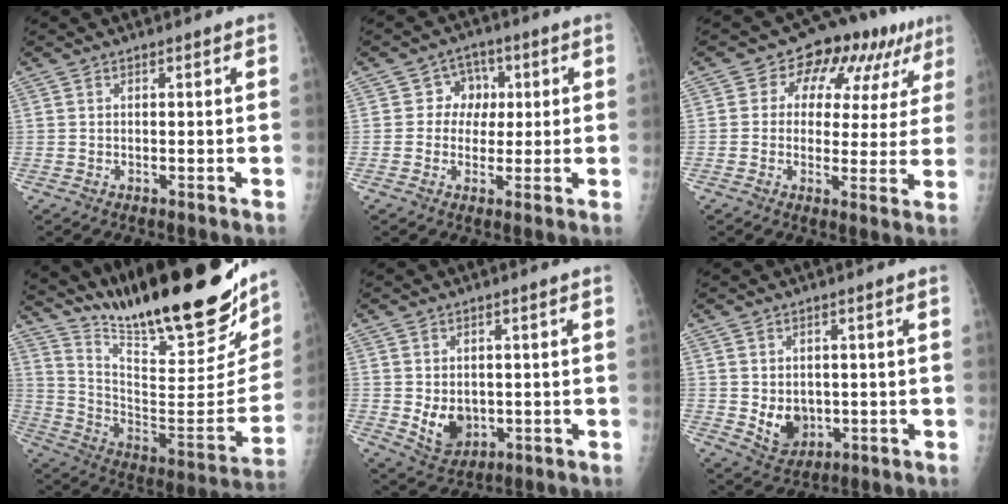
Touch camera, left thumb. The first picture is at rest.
{"total": 5.7, "force": [0.9, 5.2, 2.1], "torque": [0.014, 0.011, 0.006]}
{"total": 12.9, "force": [5.9, 8.4, 7.8], "torque": [-0.048, 0.007, 0.075]}
{"total": 32.3, "force": [24.8, 6.3, 19.8], "torque": [-0.289, -0.132, 0.379]}
{"total": 6.3, "force": [-0.3, 4.9, 4.0], "torque": [-0.048, -0.013, 0.015]}
{"total": 6.1, "force": [-0.2, 4.9, 3.6], "torque": [-0.037, -0.011, 0.017]}